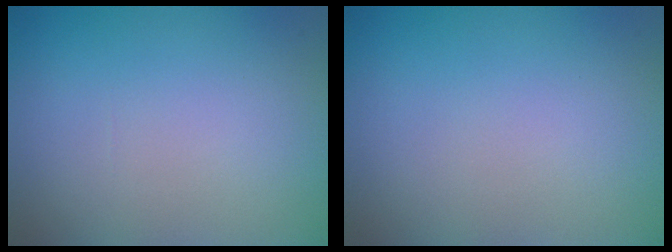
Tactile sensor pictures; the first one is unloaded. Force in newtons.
{"total": 0.0}